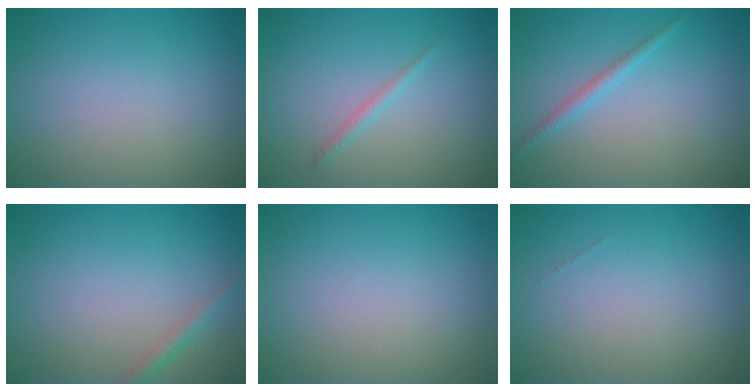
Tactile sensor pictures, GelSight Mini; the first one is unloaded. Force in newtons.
{"total": 0.9, "press": 0.9, "slide": 0.1}
{"total": 1.3, "press": 1.3, "slide": 0.1}
{"total": 1.2, "press": 1.2, "slide": 0.1}
{"total": 0.0}
{"total": 0.0}